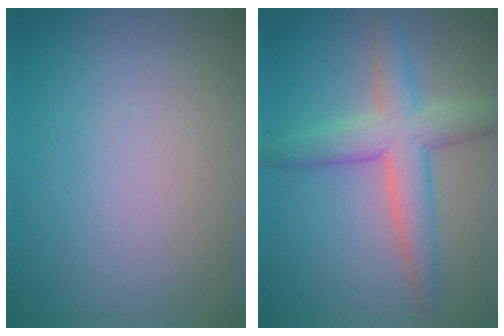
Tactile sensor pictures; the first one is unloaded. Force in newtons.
{"total": 5.4, "press": 5.4, "slide": 0.3}